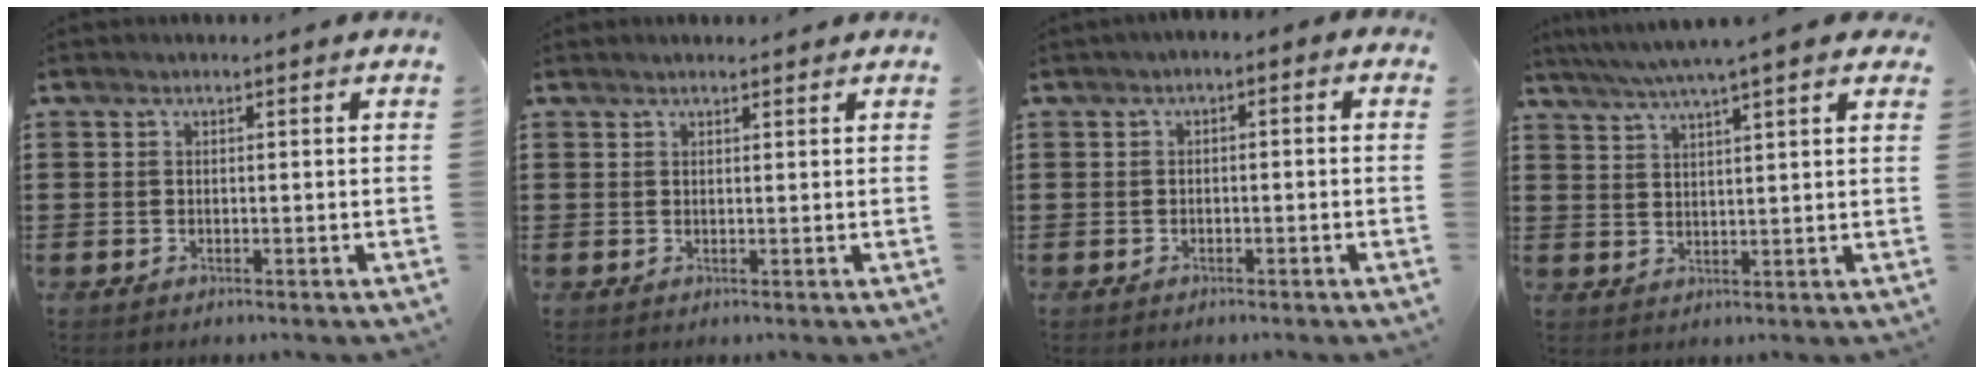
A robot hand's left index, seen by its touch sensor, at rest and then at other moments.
{"total": 0.9, "force": [0.9, 0.1, 0.2], "torque": [-0.005, 0.000, 0.017]}
{"total": 1.6, "force": [-1.5, 0.5, 0.3], "torque": [-0.010, 0.005, -0.035]}
{"total": 5.2, "force": [4.0, 0.3, 3.3], "torque": [-0.076, -0.009, 0.069]}